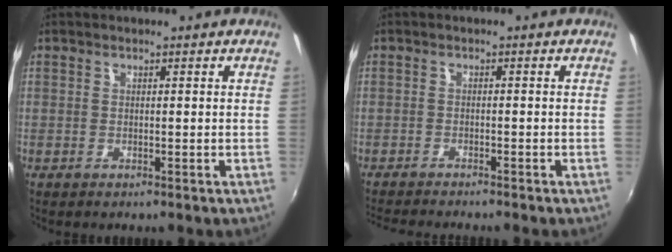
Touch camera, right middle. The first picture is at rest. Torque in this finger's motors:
{"motor_torque": [0.60, -0.78, 0.08, 0.03]}